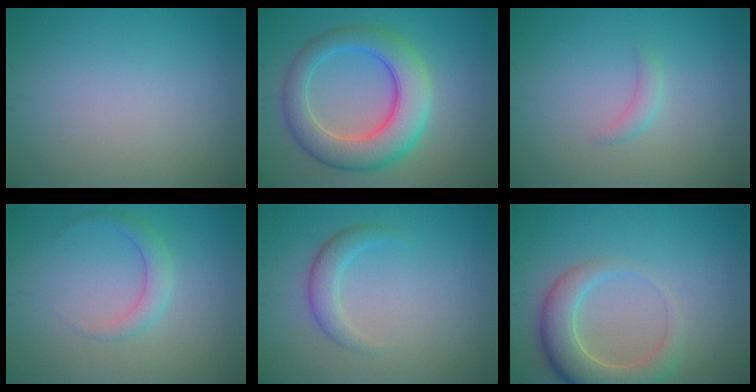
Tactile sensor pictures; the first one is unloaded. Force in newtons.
{"total": 7.7, "press": 7.7, "slide": 0.4}
{"total": 1.2, "press": 1.1, "slide": 0.0}
{"total": 2.0, "press": 2.0, "slide": 0.1}
{"total": 2.2, "press": 2.2, "slide": 0.1}
{"total": 5.6, "press": 5.6, "slide": 0.7}